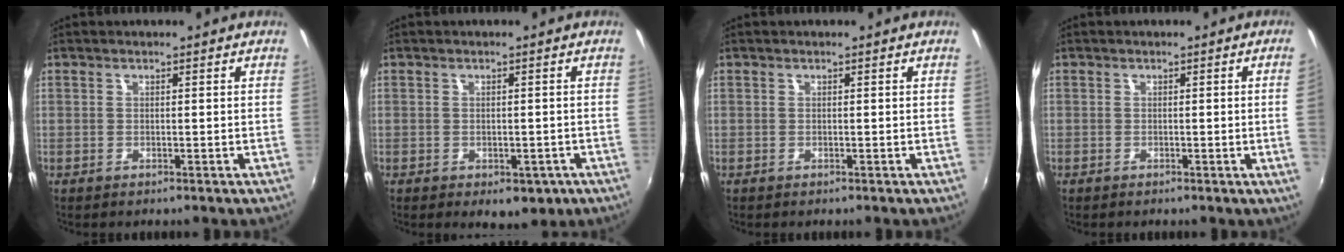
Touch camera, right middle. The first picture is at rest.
{"total": 5.4, "force": [-2.7, 3.4, 3.2], "torque": [-0.052, -0.016, -0.029]}
{"total": 0.0}
{"total": 2.6, "force": [0.0, -1.5, 2.1], "torque": [-0.027, -0.013, 0.006]}